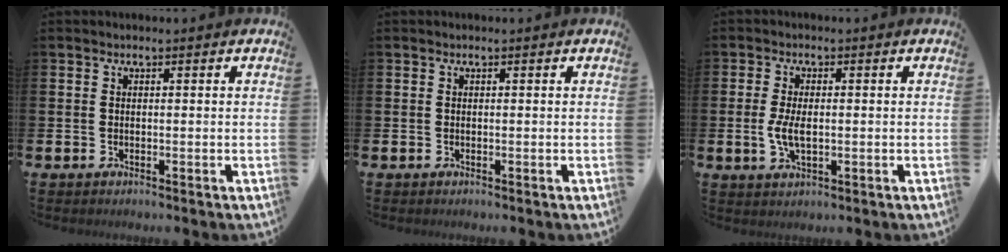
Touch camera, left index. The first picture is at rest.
{"total": 0.0}
{"total": 3.8, "force": [-0.1, 1.9, 3.3], "torque": [-0.057, 0.003, -0.005]}